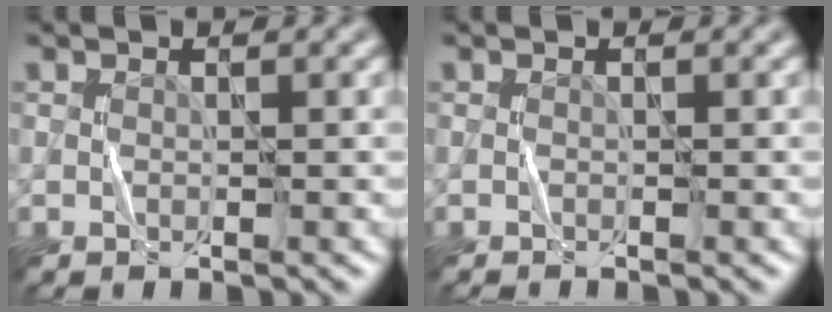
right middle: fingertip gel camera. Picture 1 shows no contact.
{"total": 0.6, "force": [-0.6, 0.0, 0.1], "torque": [0.001, -0.004, -0.011]}